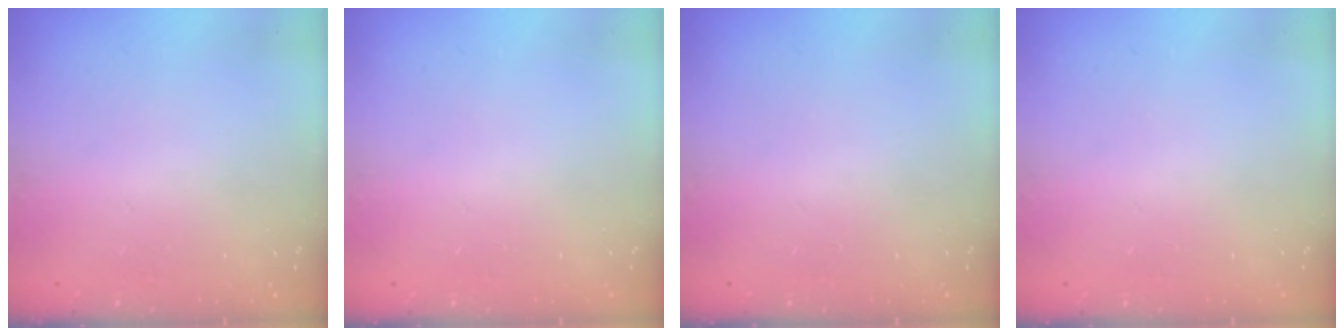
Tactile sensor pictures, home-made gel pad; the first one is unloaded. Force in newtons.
{"total": 0.0}
{"total": 0.0}
{"total": 0.0}